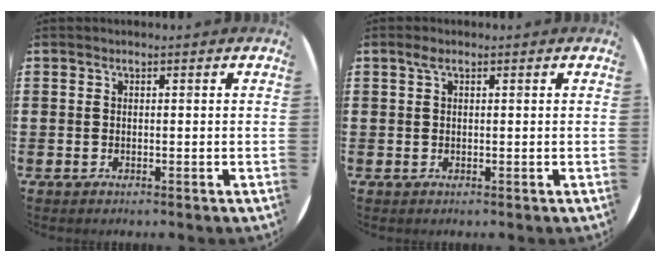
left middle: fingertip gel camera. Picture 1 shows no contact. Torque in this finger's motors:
{"motor_torque": [0.53, -0.28, 0.03, 0.05]}